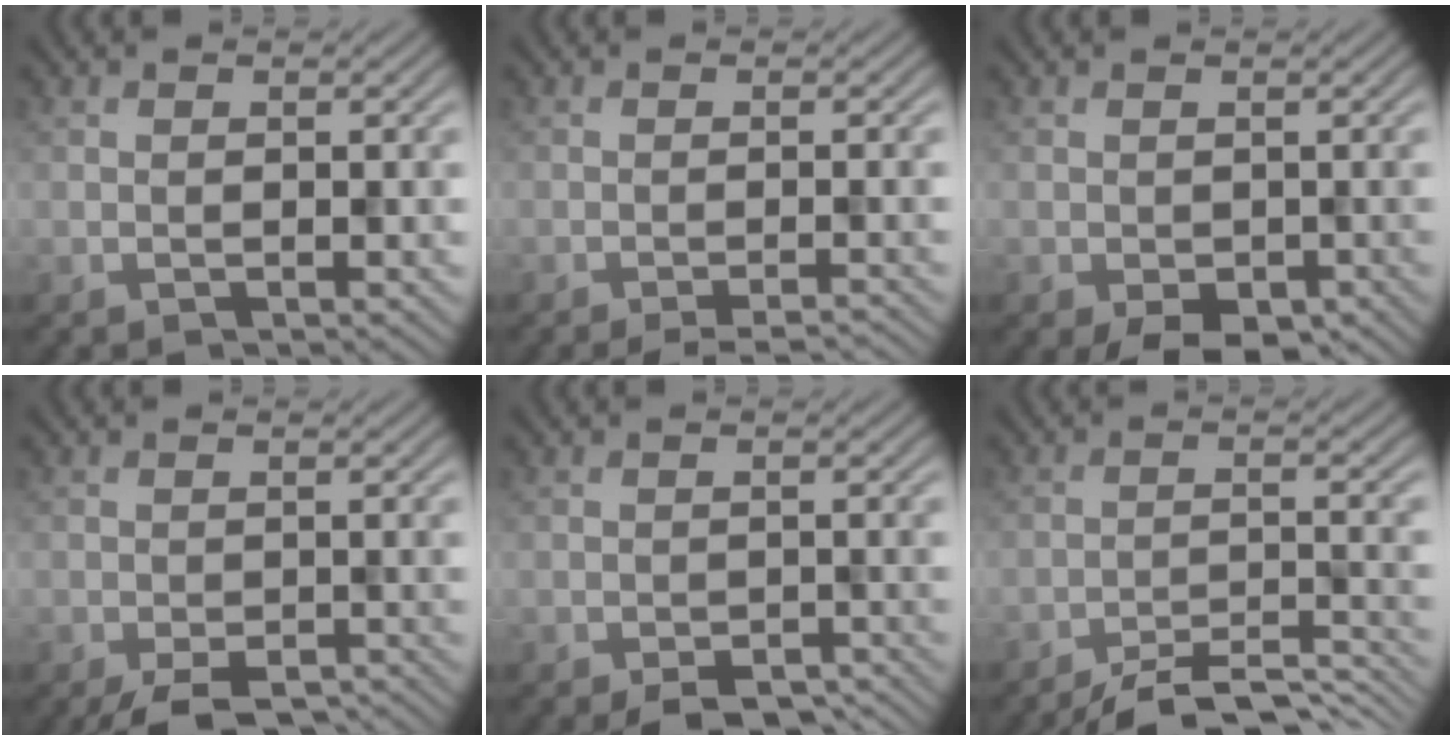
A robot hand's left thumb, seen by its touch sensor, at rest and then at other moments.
{"total": 2.9, "force": [-2.3, 0.3, 1.7], "torque": [-0.028, 0.006, -0.041]}
{"total": 3.6, "force": [-2.2, 2.0, 2.0], "torque": [-0.032, -0.013, -0.030]}
{"total": 5.1, "force": [-3.9, 1.9, 2.7], "torque": [-0.039, -0.013, -0.063]}
{"total": 4.0, "force": [-3.2, 1.5, 1.9], "torque": [-0.027, -0.008, -0.049]}
{"total": 7.7, "force": [-6.6, 1.3, 3.7], "torque": [-0.071, 0.000, -0.093]}